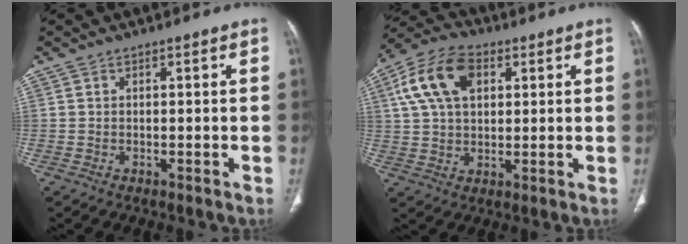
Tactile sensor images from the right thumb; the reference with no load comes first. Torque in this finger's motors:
{"motor_torque": [0.06, 0.43, 0.63, -0.54, 0.33]}